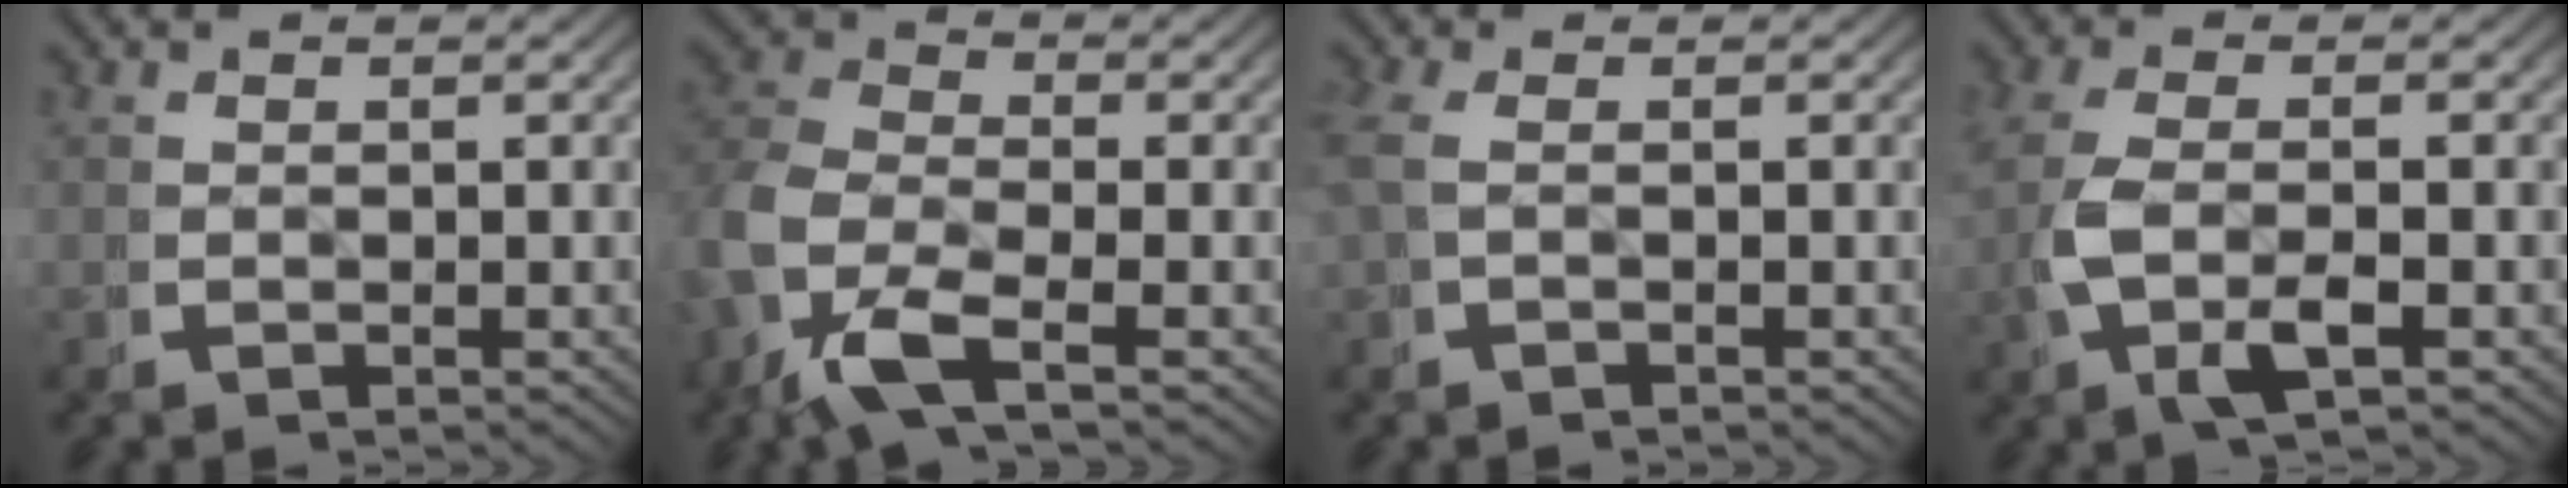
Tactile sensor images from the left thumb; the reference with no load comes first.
{"total": 7.9, "force": [-1.3, 5.0, 5.9], "torque": [-0.152, -0.026, -0.020]}
{"total": 1.7, "force": [0.0, 0.6, 1.6], "torque": [-0.048, 0.002, 0.004]}
{"total": 5.0, "force": [-0.3, 2.0, 4.6], "torque": [-0.118, -0.009, 0.001]}